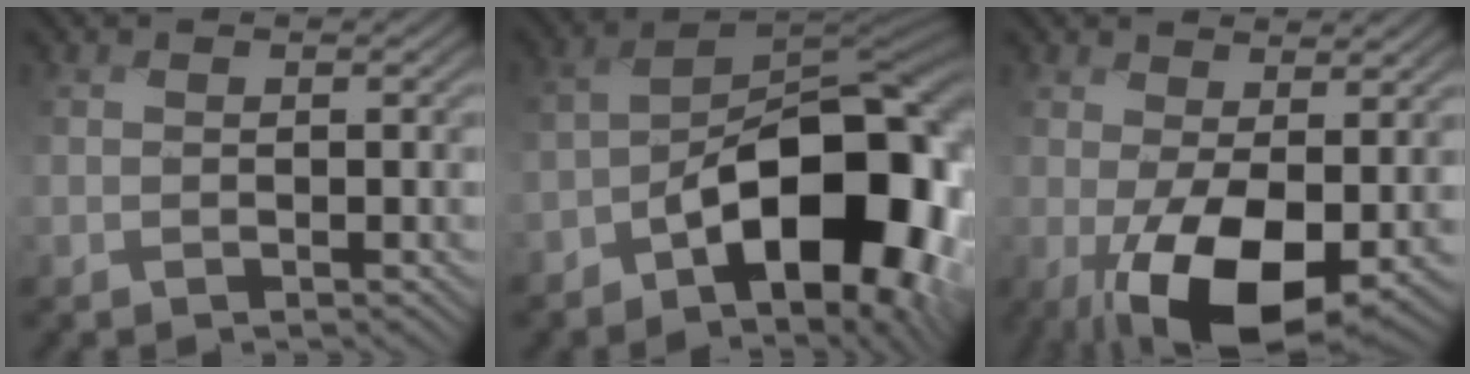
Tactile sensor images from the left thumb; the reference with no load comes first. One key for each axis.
{"total": 17.0, "fx": -5.9, "fy": 8.5, "fz": 13.5, "tx": -0.166, "ty": -0.005, "tz": -0.103}
{"total": 9.1, "fx": -1.2, "fy": 4.0, "fz": 8.2, "tx": -0.147, "ty": -0.010, "tz": -0.012}